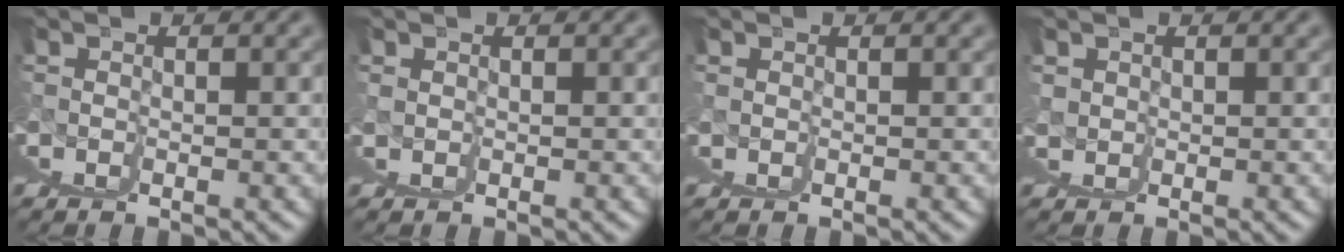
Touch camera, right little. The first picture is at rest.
{"total": 0.8, "force": [-0.3, 0.3, -0.7], "torque": [0.010, -0.005, -0.006]}
{"total": 0.6, "force": [-0.2, -0.1, -0.5], "torque": [0.010, -0.002, -0.004]}
{"total": 2.2, "force": [0.7, 2.1, 0.1], "torque": [-0.003, -0.011, 0.008]}